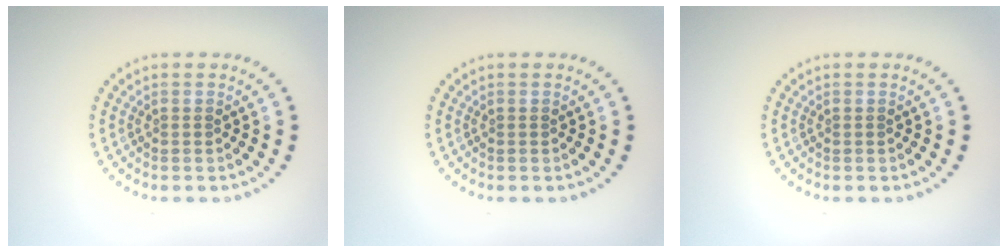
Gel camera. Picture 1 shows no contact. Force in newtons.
{"total": 0.0}
{"total": 0.0}